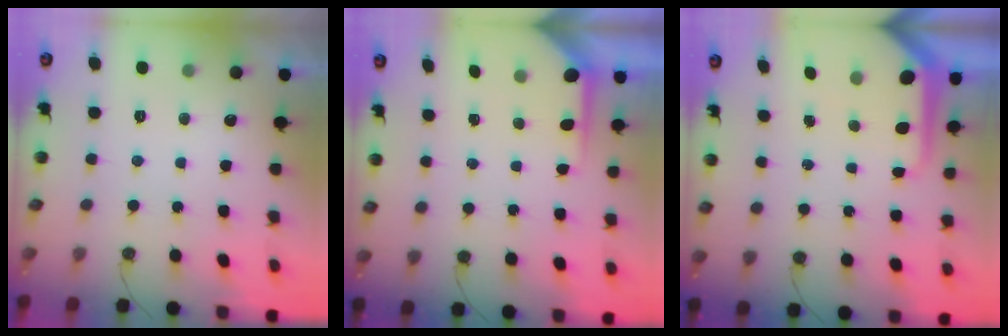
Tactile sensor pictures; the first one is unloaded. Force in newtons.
{"total": 5.0, "press": 4.9, "slide": 0.4}
{"total": 9.8, "press": 9.7, "slide": 0.8}